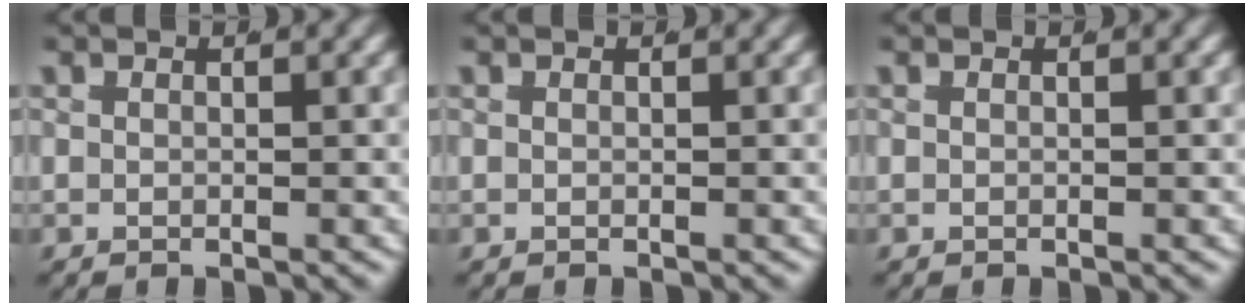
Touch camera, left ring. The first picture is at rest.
{"total": 0.0}
{"total": 0.0}